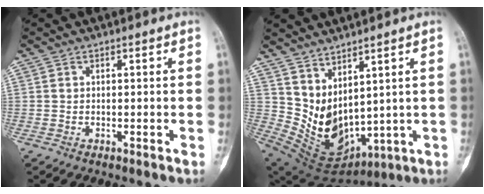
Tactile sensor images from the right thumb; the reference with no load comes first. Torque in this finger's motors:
{"motor_torque": [-0.86, 1.61, 0.88, 0.04, 0.05]}